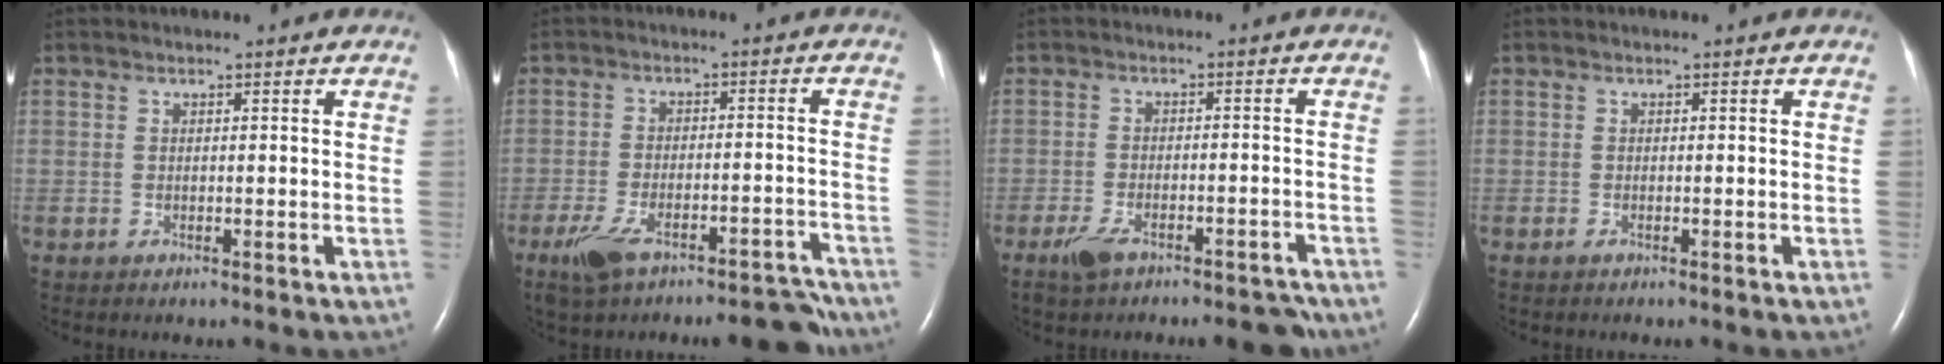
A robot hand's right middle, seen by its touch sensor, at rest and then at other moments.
{"total": 9.9, "force": [-7.9, 2.7, 5.4], "torque": [-0.083, 0.014, -0.128]}
{"total": 7.0, "force": [-5.6, 2.2, 3.7], "torque": [-0.054, 0.005, -0.089]}
{"total": 0.5, "force": [-0.4, 0.1, 0.3], "torque": [-0.009, -0.001, -0.006]}